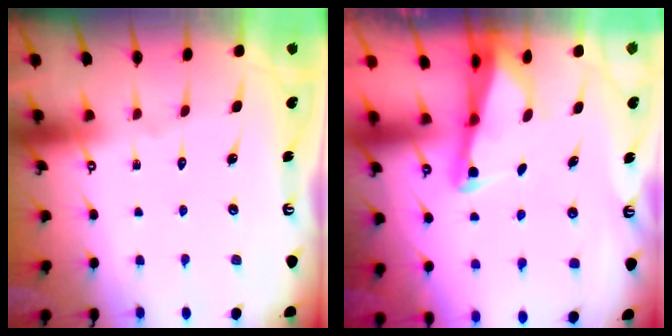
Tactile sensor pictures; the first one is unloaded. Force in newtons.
{"total": 2.4, "press": 2.4, "slide": 0.3}